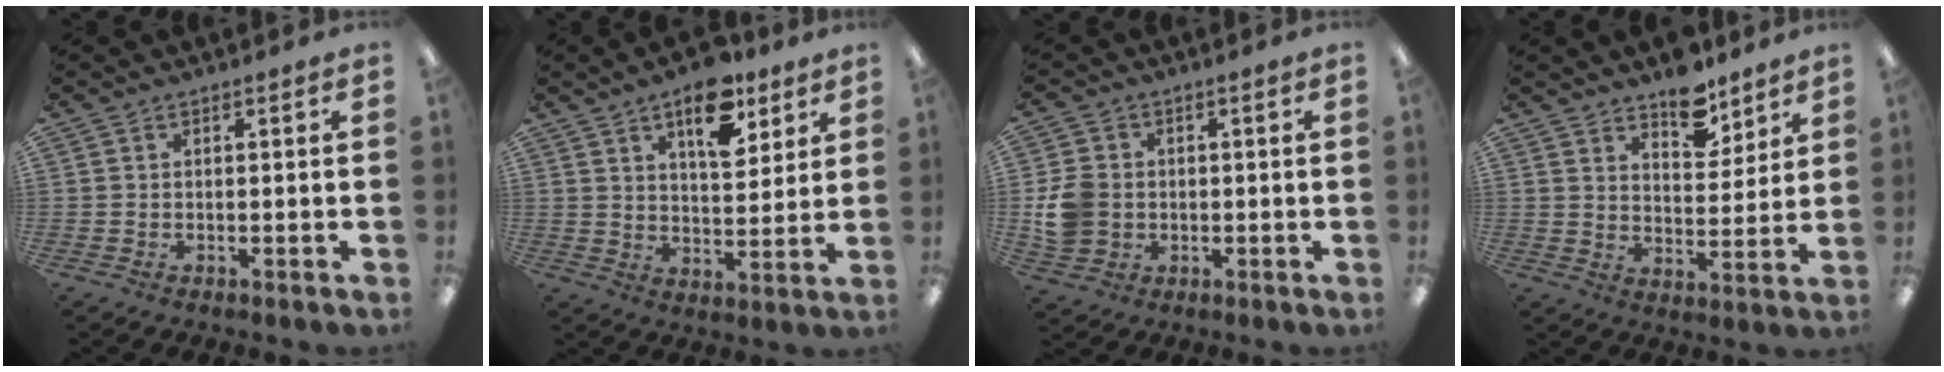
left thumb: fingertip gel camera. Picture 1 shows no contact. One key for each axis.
{"total": 13.1, "fx": 7.9, "fy": 6.4, "fz": 8.2, "tx": -0.106, "ty": -0.037, "tz": 0.131}
{"total": 7.7, "fx": -0.2, "fy": 6.7, "fz": 3.8, "tx": -0.077, "ty": 0.011, "tz": 0.000}
{"total": 9.3, "fx": 7.5, "fy": 4.2, "fz": 3.3, "tx": -0.027, "ty": -0.053, "tz": 0.131}